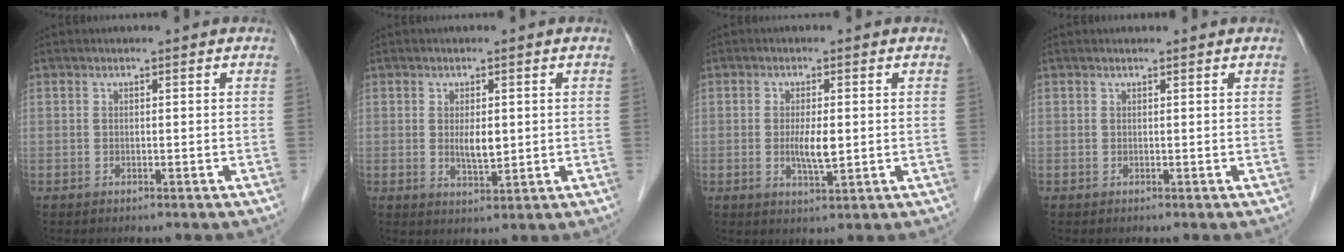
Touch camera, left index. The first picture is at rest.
{"total": 3.2, "force": [0.3, 1.2, 3.0], "torque": [-0.054, -0.009, 0.008]}
{"total": 3.8, "force": [-0.2, 0.9, 3.7], "torque": [-0.072, -0.008, -0.002]}
{"total": 0.7, "force": [0.7, 0.0, 0.2], "torque": [-0.008, 0.009, 0.012]}